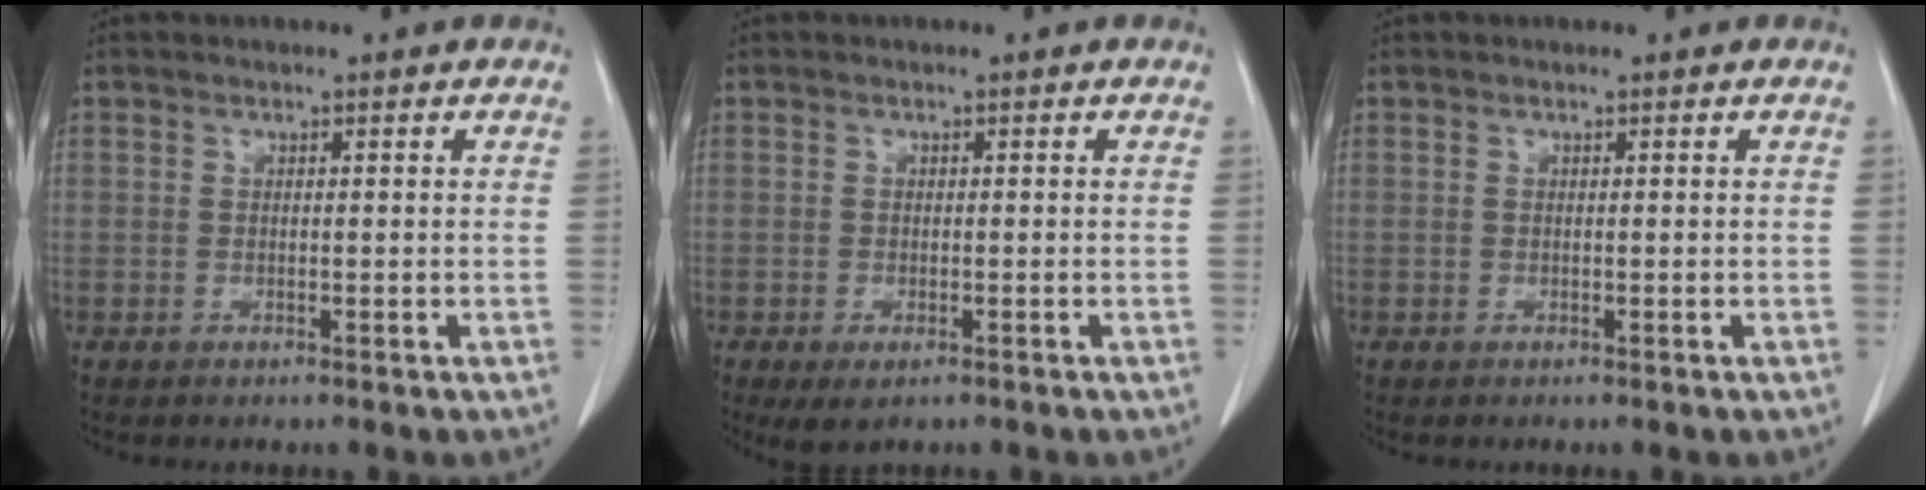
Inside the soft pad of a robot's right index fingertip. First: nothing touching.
{"total": 3.1, "force": [-1.9, 1.2, 2.2], "torque": [-0.037, -0.008, -0.023]}
{"total": 0.0}